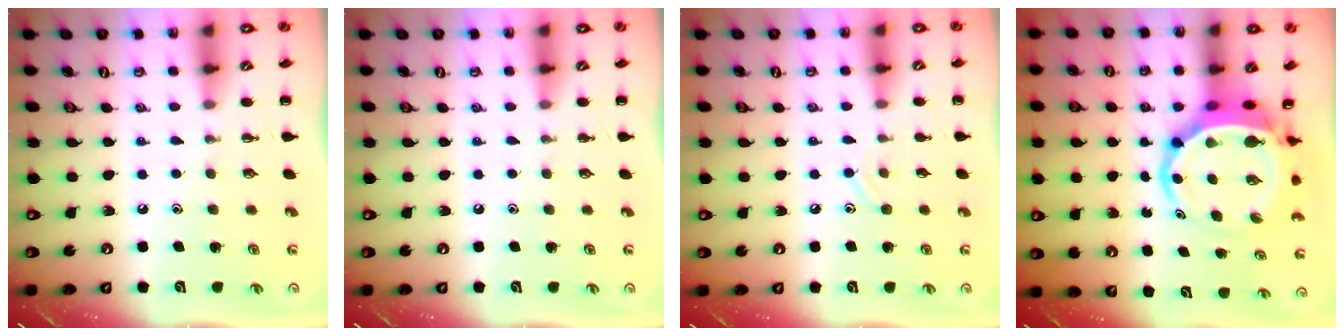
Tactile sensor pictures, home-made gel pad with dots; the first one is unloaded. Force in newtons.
{"total": 0.0}
{"total": 6.5, "press": 6.1, "slide": 2.1}
{"total": 7.7, "press": 7.4, "slide": 2.2}